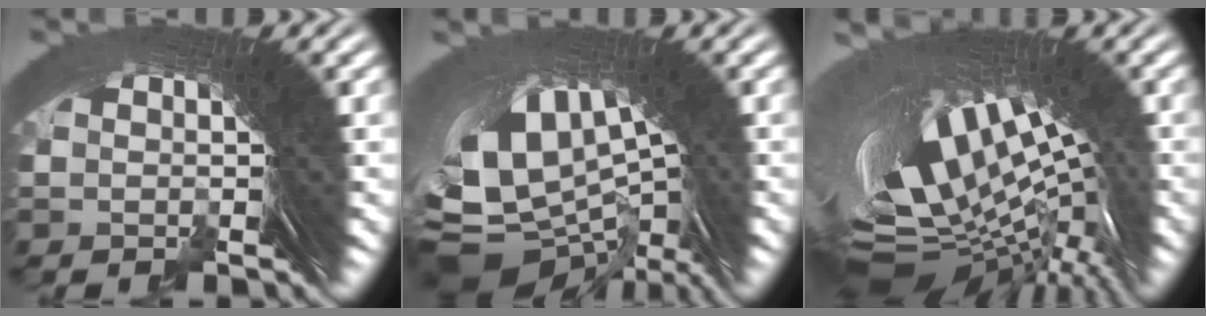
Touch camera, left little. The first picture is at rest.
{"total": 14.4, "force": [-3.2, 9.9, 10.0], "torque": [-0.218, -0.075, -0.018]}
{"total": 19.4, "force": [-1.2, 11.6, 15.4], "torque": [-0.289, -0.051, 0.004]}